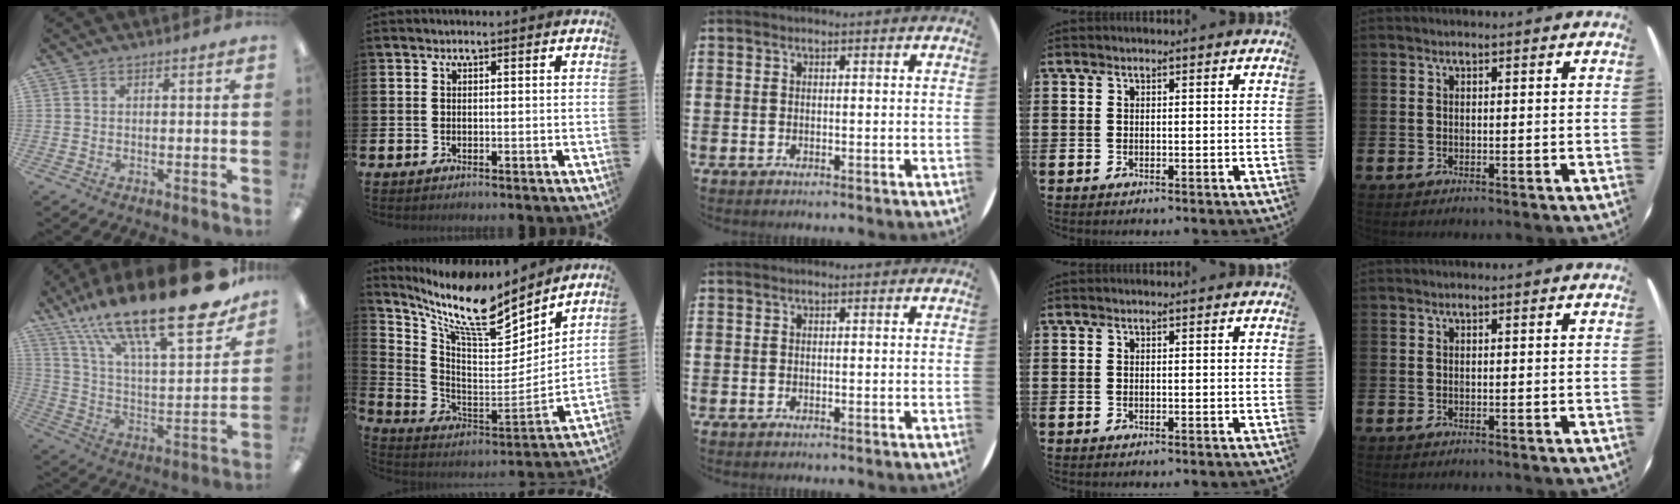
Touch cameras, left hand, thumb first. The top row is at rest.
{"thumb": {"total": 28.6, "force": [19.8, 7.7, 19.1], "torque": [-0.311, -0.125, 0.328]}, "index": {"total": 11.7, "force": [9.1, 2.8, 6.7], "torque": [-0.165, -0.059, 0.151]}}